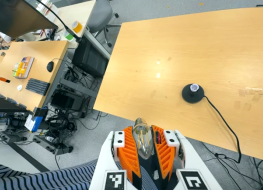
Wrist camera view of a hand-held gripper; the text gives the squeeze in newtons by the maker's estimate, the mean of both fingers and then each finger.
{"total": 20.6, "left": 24.1, "right": 17.2}